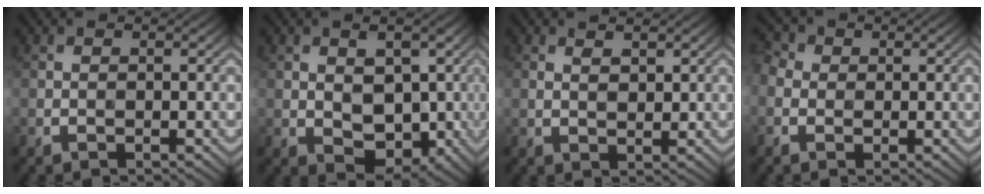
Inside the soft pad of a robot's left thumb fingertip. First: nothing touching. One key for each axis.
{"total": 5.6, "fx": 0.3, "fy": 3.6, "fz": 4.3, "tx": -0.066, "ty": -0.008, "tz": 0.007}
{"total": 2.0, "fx": 1.2, "fy": 0.7, "fz": 1.3, "tx": -0.022, "ty": -0.007, "tz": 0.028}
{"total": 3.1, "fx": -0.1, "fy": 2.7, "fz": 1.5, "tx": -0.043, "ty": 0.005, "tz": -0.005}